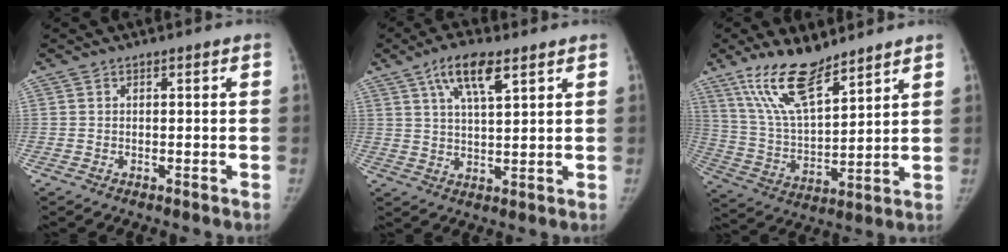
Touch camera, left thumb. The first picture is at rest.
{"total": 8.5, "force": [4.7, 2.8, 6.5], "torque": [-0.111, -0.014, 0.086]}
{"total": 14.7, "force": [10.7, 4.7, 9.0], "torque": [-0.149, -0.055, 0.214]}